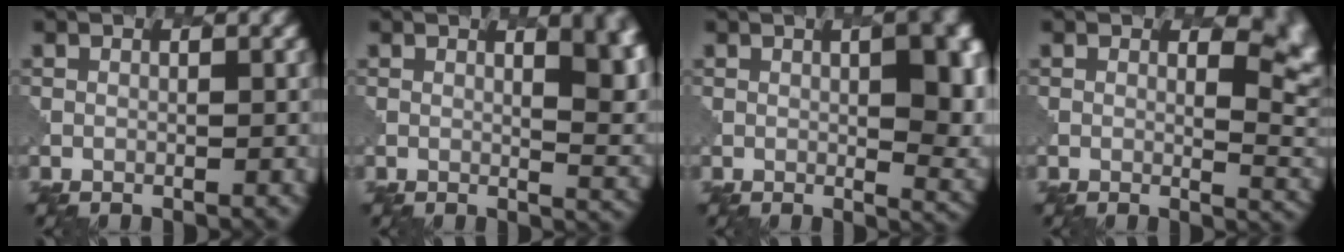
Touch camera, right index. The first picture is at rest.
{"total": 8.3, "force": [2.6, 4.0, 6.8], "torque": [-0.031, 0.002, 0.035]}
{"total": 8.7, "force": [1.6, 3.2, 7.9], "torque": [-0.073, 0.002, 0.020]}
{"total": 5.7, "force": [1.9, 3.2, 4.3], "torque": [-0.041, -0.014, 0.033]}